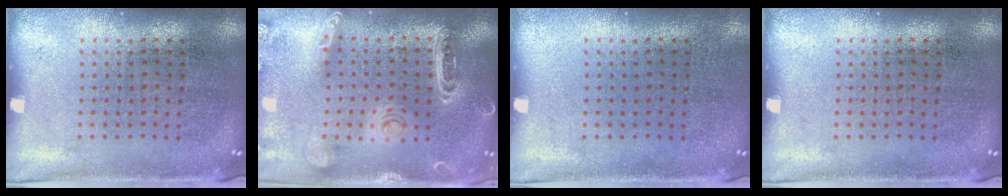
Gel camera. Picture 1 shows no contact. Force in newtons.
{"total": 1.5, "press": 1.5, "slide": 0.1}
{"total": 0.0}
{"total": 0.0}